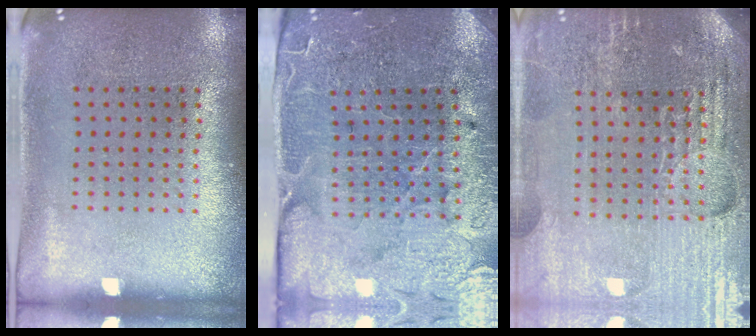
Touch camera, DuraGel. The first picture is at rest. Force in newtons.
{"total": 3.6, "press": 3.5, "slide": 0.6}
{"total": 4.9, "press": 4.6, "slide": 1.7}